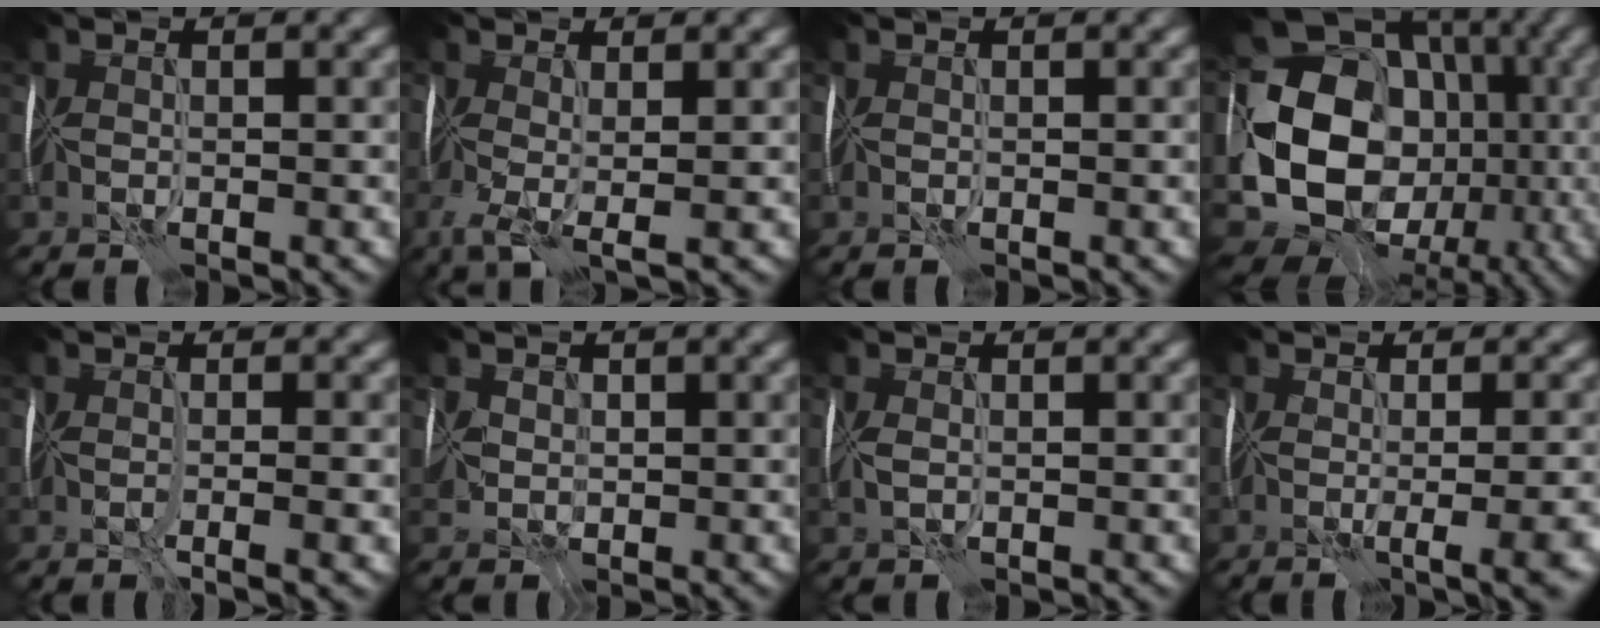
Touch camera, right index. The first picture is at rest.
{"total": 3.8, "force": [-0.8, 1.3, 3.5], "torque": [-0.071, -0.012, -0.014]}
{"total": 0.0}
{"total": 18.1, "force": [-2.7, 14.6, 10.3], "torque": [-0.185, -0.025, -0.036]}
{"total": 3.4, "force": [-1.1, 0.8, 3.2], "torque": [-0.052, -0.010, -0.016]}
{"total": 2.6, "force": [0.1, 2.1, 1.5], "torque": [-0.031, 0.000, 0.001]}
{"total": 1.1, "force": [-0.1, 0.7, 0.9], "torque": [-0.026, -0.001, 0.001]}
{"total": 6.4, "force": [-1.6, 2.2, 5.7], "torque": [-0.051, -0.011, -0.012]}